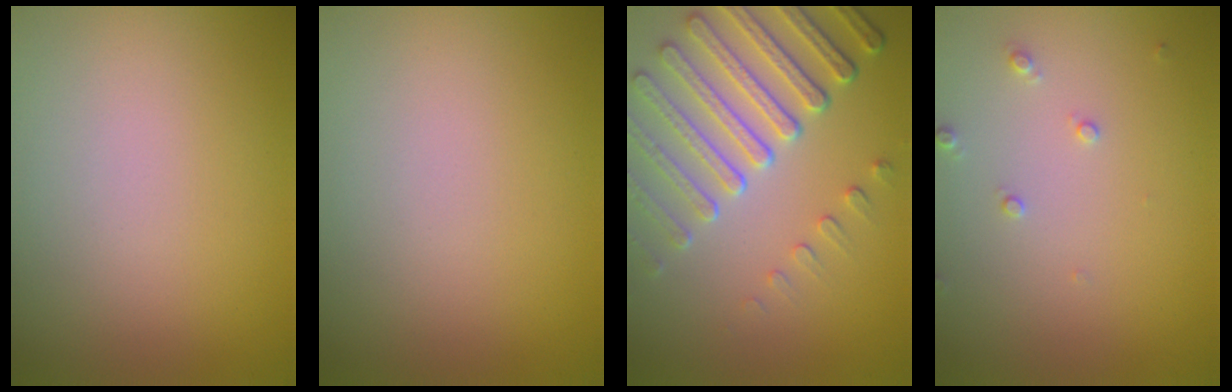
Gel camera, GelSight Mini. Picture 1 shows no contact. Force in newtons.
{"total": 0.0}
{"total": 6.9, "press": 5.3, "slide": 4.5}
{"total": 1.1, "press": 1.1, "slide": 0.2}